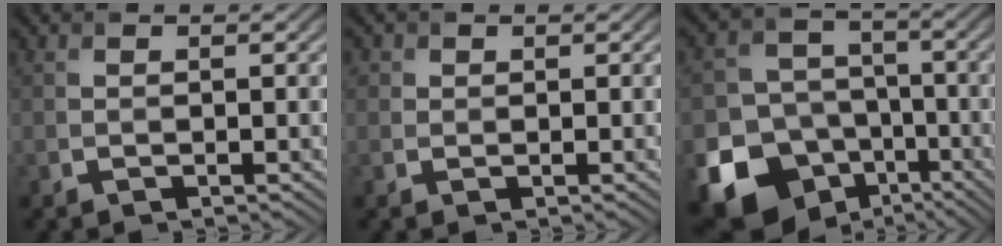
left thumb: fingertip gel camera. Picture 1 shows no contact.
{"total": 1.5, "force": [0.5, 1.4, 0.4], "torque": [-0.009, -0.003, 0.006]}
{"total": 17.0, "force": [-8.6, 13.5, 5.7], "torque": [-0.141, -0.058, -0.152]}